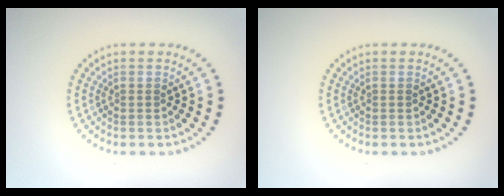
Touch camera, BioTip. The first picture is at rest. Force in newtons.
{"total": 0.0}